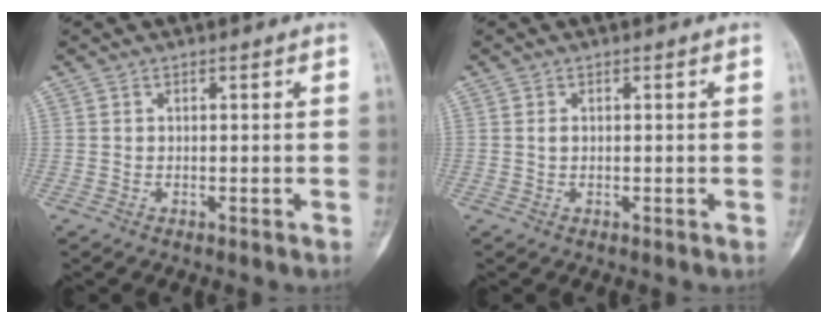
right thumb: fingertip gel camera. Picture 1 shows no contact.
{"total": 0.7, "force": [0.1, 0.4, 0.5], "torque": [-0.008, 0.002, 0.002]}